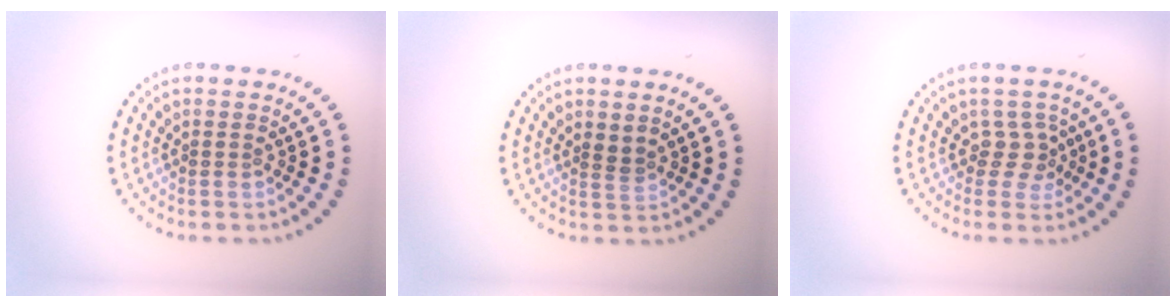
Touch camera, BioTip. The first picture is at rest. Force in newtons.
{"total": 1.2, "press": 1.0, "slide": 0.7}
{"total": 1.9, "press": 1.4, "slide": 1.3}